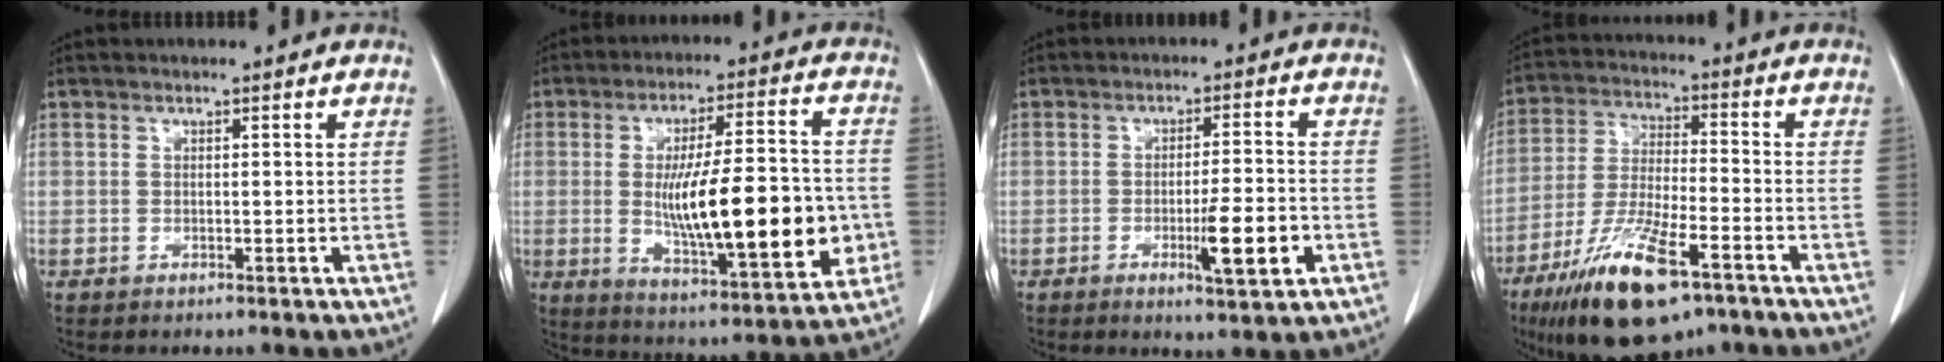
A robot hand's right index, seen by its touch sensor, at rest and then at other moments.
{"total": 20.1, "force": [-2.3, 4.4, 19.5], "torque": [-0.310, -0.003, -0.025]}
{"total": 7.4, "force": [-2.7, 0.6, 6.8], "torque": [-0.106, -0.008, -0.037]}
{"total": 15.8, "force": [-9.5, 3.8, 12.0], "torque": [-0.244, -0.030, -0.165]}